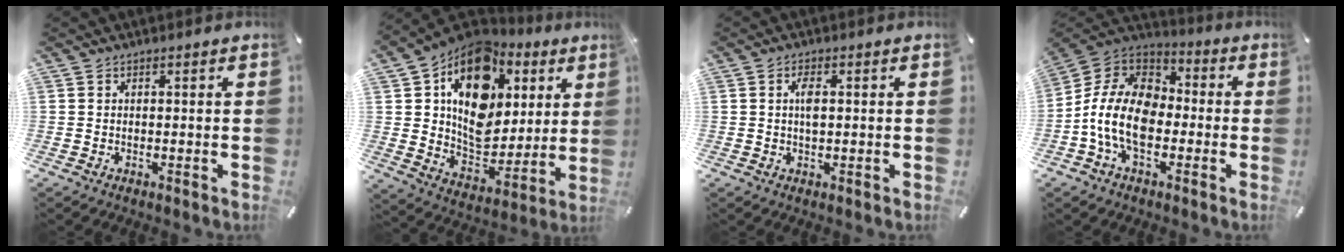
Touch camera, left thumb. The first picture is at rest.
{"total": 18.5, "force": [7.9, 13.3, 10.2], "torque": [-0.159, -0.053, 0.142]}
{"total": 2.9, "force": [0.4, 1.1, 2.6], "torque": [-0.061, 0.003, 0.002]}
{"total": 14.3, "force": [-4.9, 9.6, 9.4], "torque": [-0.211, 0.028, -0.096]}